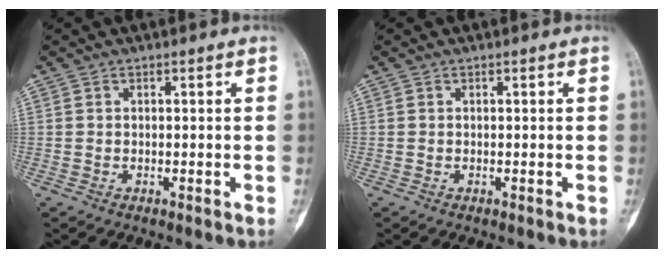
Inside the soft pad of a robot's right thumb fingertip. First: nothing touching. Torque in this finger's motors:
{"motor_torque": [-0.05, -0.05, 0.04, -0.04, 0.00]}